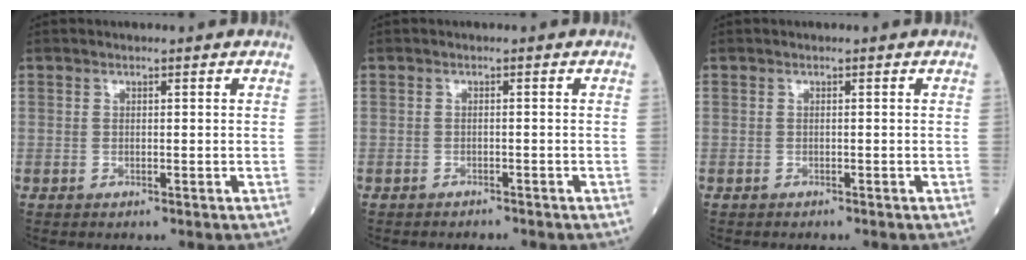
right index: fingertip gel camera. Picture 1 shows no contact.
{"total": 2.3, "force": [-2.1, 0.7, 0.5], "torque": [-0.010, -0.003, -0.026]}
{"total": 0.7, "force": [-0.7, 0.2, 0.2], "torque": [-0.006, -0.001, -0.011]}